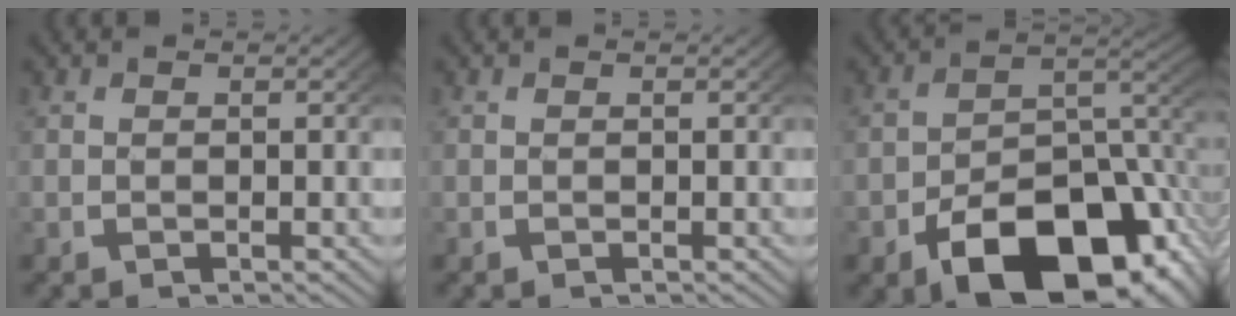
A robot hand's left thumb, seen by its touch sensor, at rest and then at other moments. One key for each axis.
{"total": 0.0}
{"total": 14.3, "fx": -5.7, "fy": 8.0, "fz": 10.4, "tx": -0.152, "ty": -0.038, "tz": -0.065}